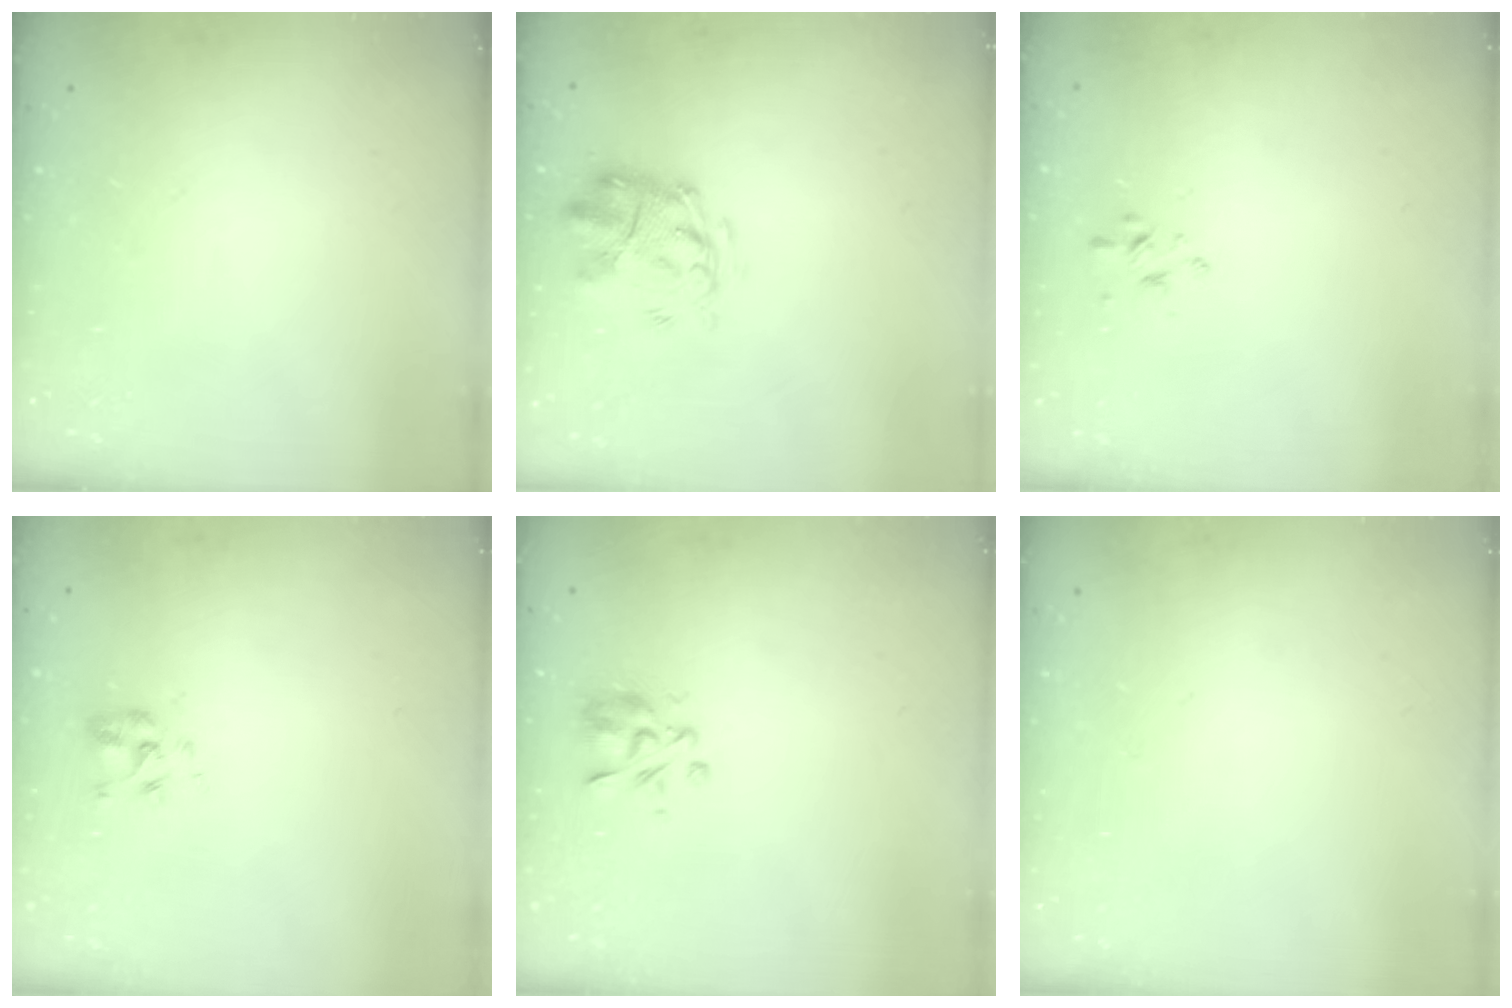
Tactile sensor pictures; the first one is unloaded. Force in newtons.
{"total": 3.8, "press": 3.4, "slide": 1.7}
{"total": 2.1, "press": 2.0, "slide": 0.6}
{"total": 3.1, "press": 2.9, "slide": 1.2}
{"total": 3.4, "press": 3.3, "slide": 0.6}
{"total": 1.8, "press": 1.8, "slide": 0.2}